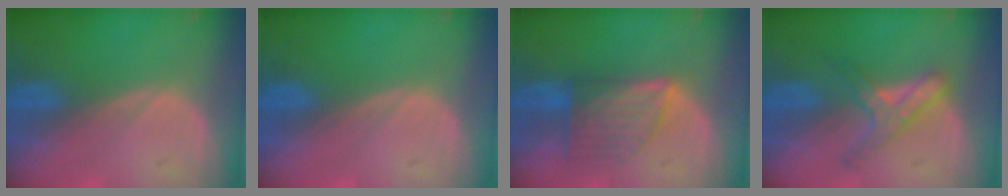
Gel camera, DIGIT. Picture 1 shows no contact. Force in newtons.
{"total": 0.0}
{"total": 7.3, "press": 6.4, "slide": 3.5}
{"total": 5.1, "press": 5.1, "slide": 0.3}